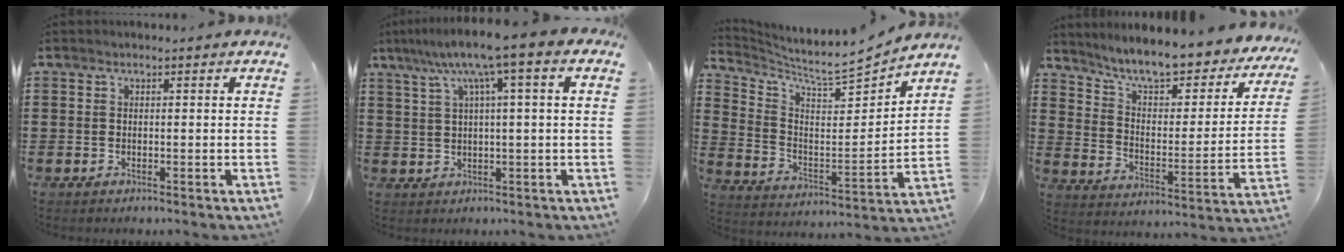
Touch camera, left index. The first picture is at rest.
{"total": 7.9, "force": [3.1, 0.2, 7.2], "torque": [-0.146, -0.002, 0.048]}
{"total": 6.3, "force": [5.8, 1.0, 2.3], "torque": [-0.074, -0.047, 0.091]}
{"total": 7.7, "force": [7.0, 0.6, 3.2], "torque": [-0.084, -0.052, 0.114]}